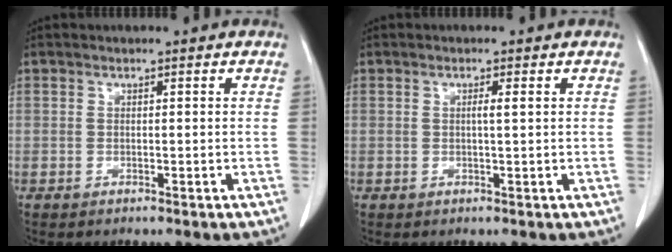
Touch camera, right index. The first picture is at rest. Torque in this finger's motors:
{"motor_torque": [0.01, 0.01, 0.00, 0.03]}